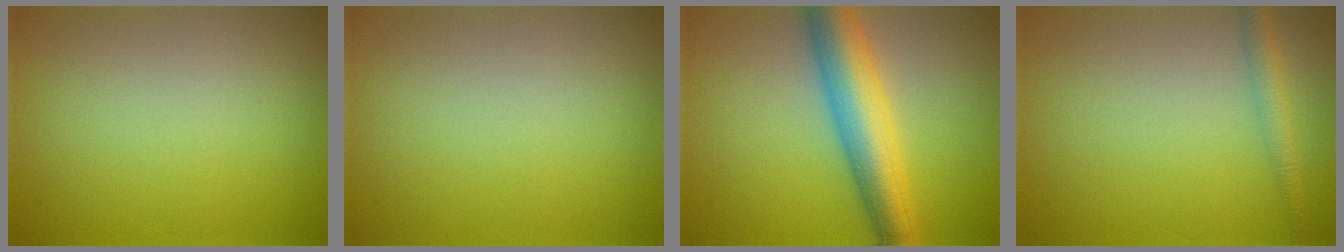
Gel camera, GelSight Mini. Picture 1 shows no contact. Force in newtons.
{"total": 0.0}
{"total": 7.5, "press": 7.5, "slide": 0.1}
{"total": 2.0, "press": 2.0, "slide": 0.1}